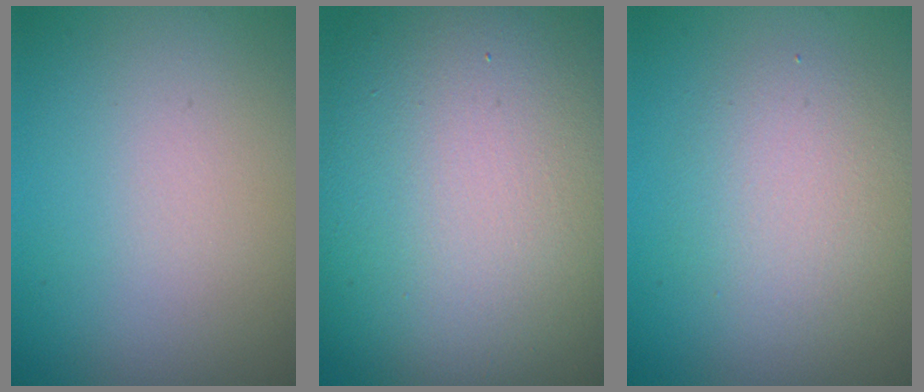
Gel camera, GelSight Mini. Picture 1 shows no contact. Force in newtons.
{"total": 17.9, "press": 17.8, "slide": 1.3}
{"total": 3.6, "press": 3.6, "slide": 0.2}